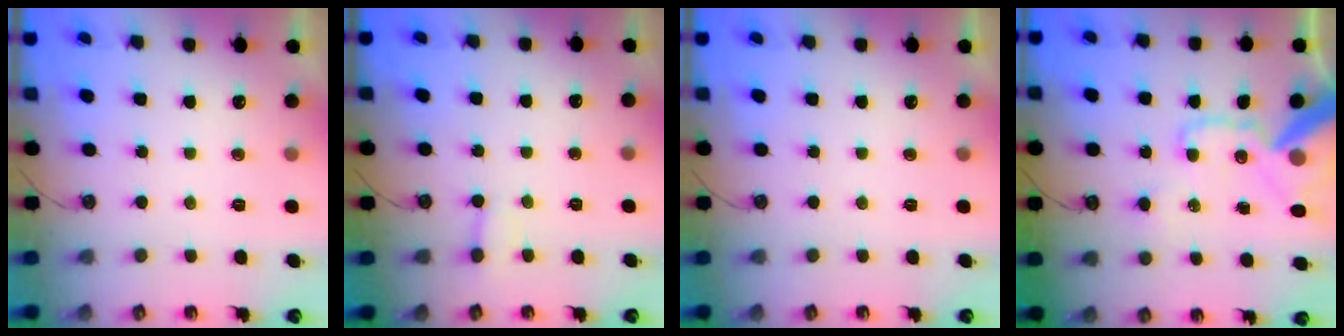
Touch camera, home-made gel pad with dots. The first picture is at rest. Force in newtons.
{"total": 2.7, "press": 2.7, "slide": 0.5}
{"total": 0.0}
{"total": 19.1, "press": 18.9, "slide": 2.6}